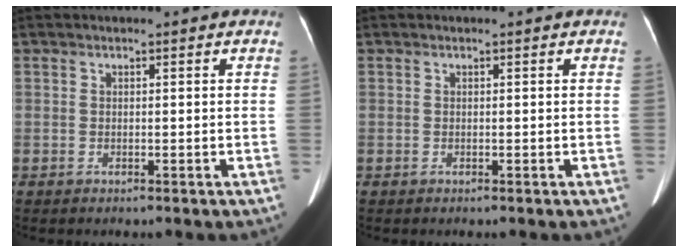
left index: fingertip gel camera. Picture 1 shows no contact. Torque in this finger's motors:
{"motor_torque": [-0.11, 0.01, 0.05, 0.00]}